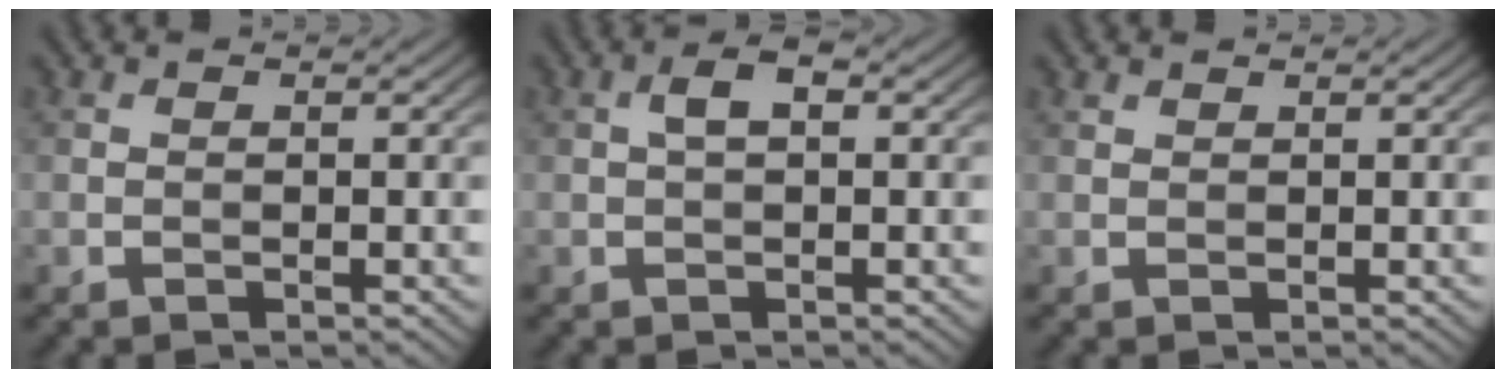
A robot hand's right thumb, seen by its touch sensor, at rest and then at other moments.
{"total": 2.7, "force": [0.5, 1.2, 2.3], "torque": [-0.042, 0.009, 0.004]}
{"total": 0.7, "force": [0.7, 0.2, 0.1], "torque": [-0.005, 0.001, 0.016]}